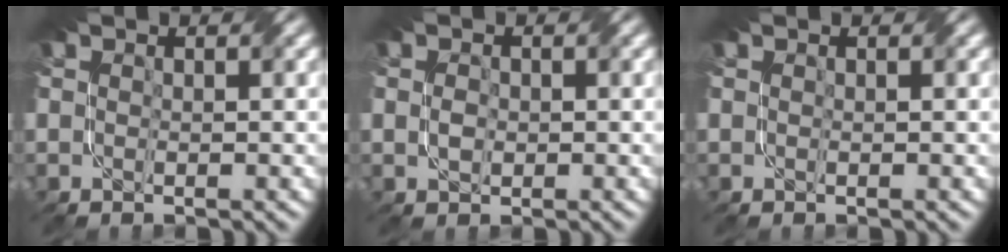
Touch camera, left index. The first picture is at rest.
{"total": 1.3, "force": [-0.7, 0.8, 0.8], "torque": [-0.021, -0.003, -0.008]}
{"total": 0.0}